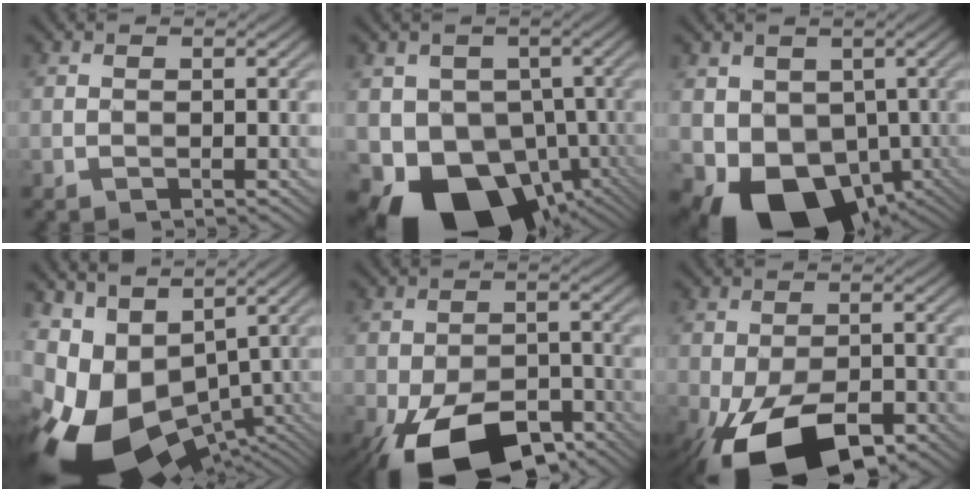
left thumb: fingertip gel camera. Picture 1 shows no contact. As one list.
[{"total": 14.4, "force": [-5.2, 11.1, 7.5], "torque": [-0.125, -0.030, -0.083]}, {"total": 11.1, "force": [-2.6, 8.5, 6.6], "torque": [-0.116, -0.037, -0.039]}, {"total": 13.7, "force": [-2.1, 8.9, 10.1], "torque": [-0.245, -0.032, -0.002]}, {"total": 15.6, "force": [-9.7, 7.7, 9.5], "torque": [-0.168, -0.046, -0.159]}, {"total": 15.0, "force": [-7.9, 7.2, 10.4], "torque": [-0.191, -0.036, -0.129]}]